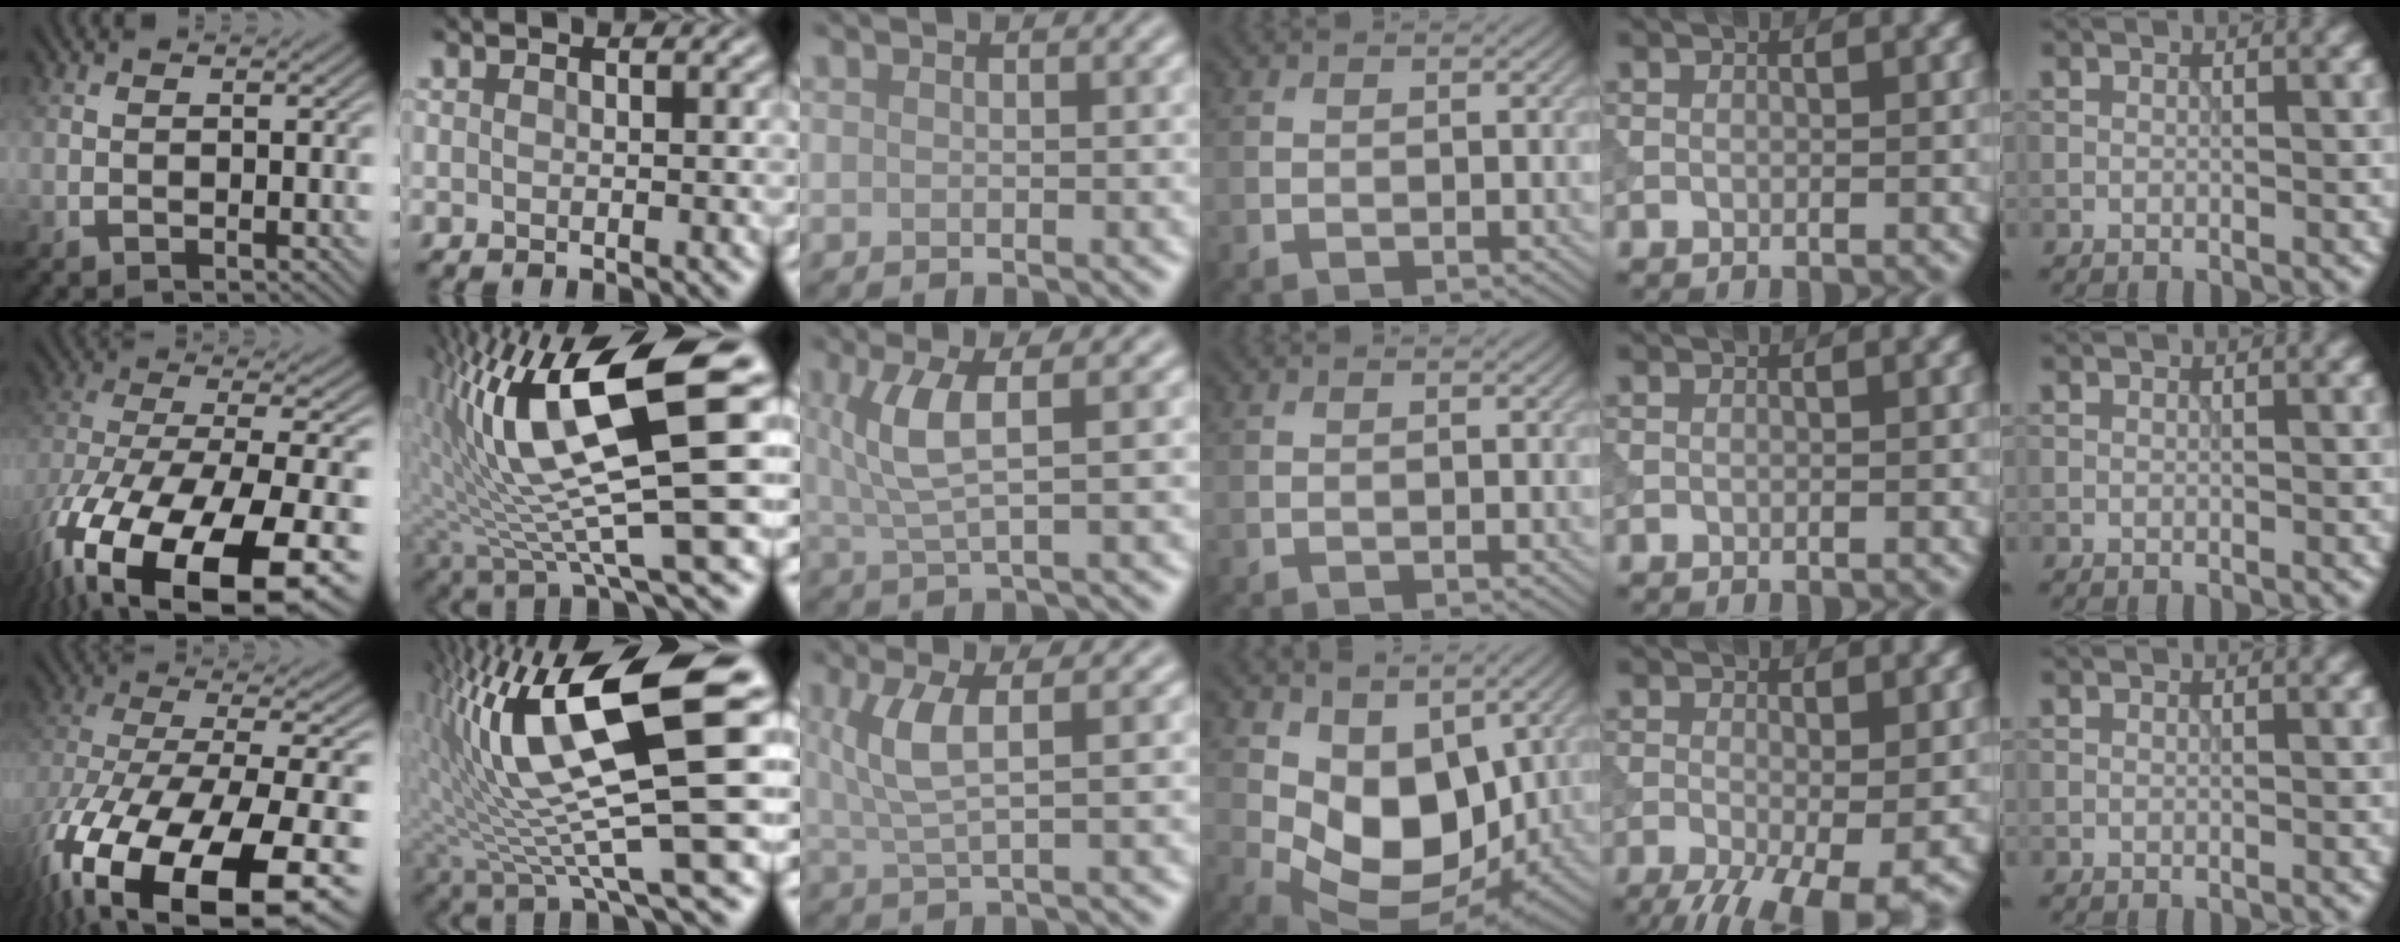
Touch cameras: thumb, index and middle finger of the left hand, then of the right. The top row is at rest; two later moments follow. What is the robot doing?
{"motion": "extract", "object": "tissue"}